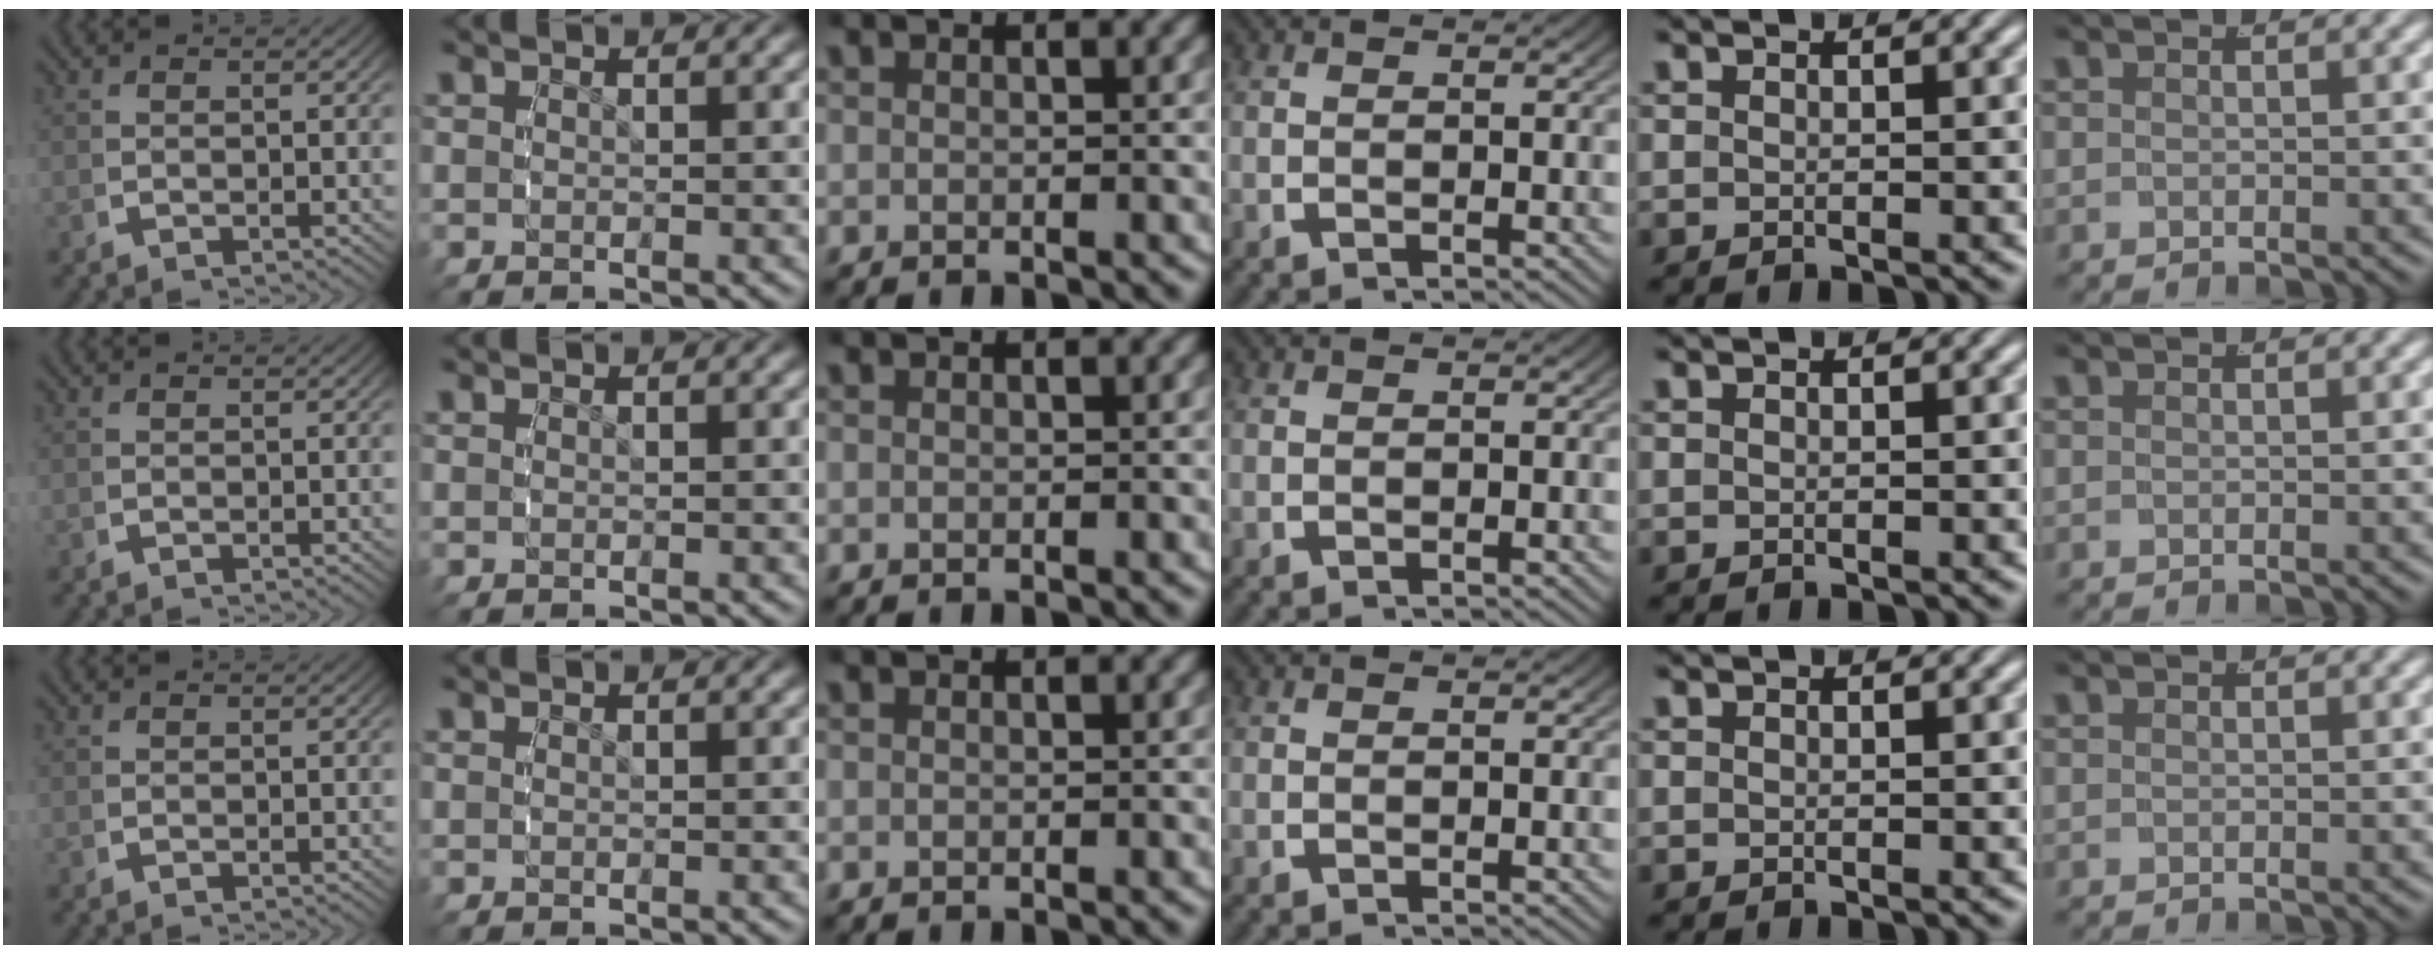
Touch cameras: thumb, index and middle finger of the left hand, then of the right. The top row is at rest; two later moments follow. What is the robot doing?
{"motion": "reach", "object": "backpack"}